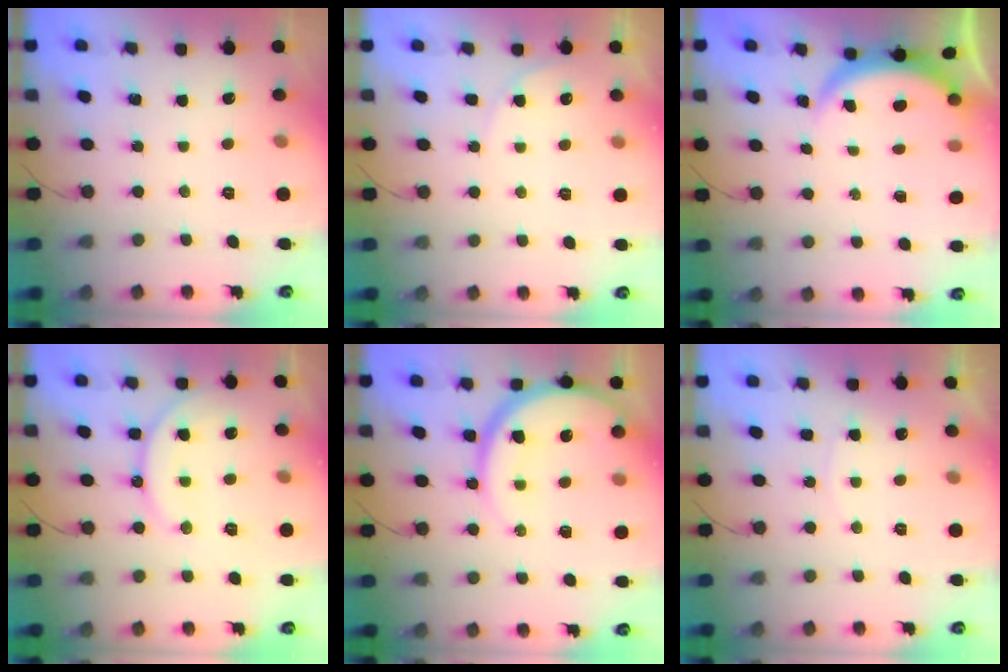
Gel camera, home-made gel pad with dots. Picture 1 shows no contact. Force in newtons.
{"total": 4.1, "press": 4.1, "slide": 0.6}
{"total": 3.8, "press": 3.8, "slide": 0.3}
{"total": 14.3, "press": 14.2, "slide": 1.6}
{"total": 16.6, "press": 16.5, "slide": 1.8}
{"total": 4.6, "press": 4.6, "slide": 0.3}